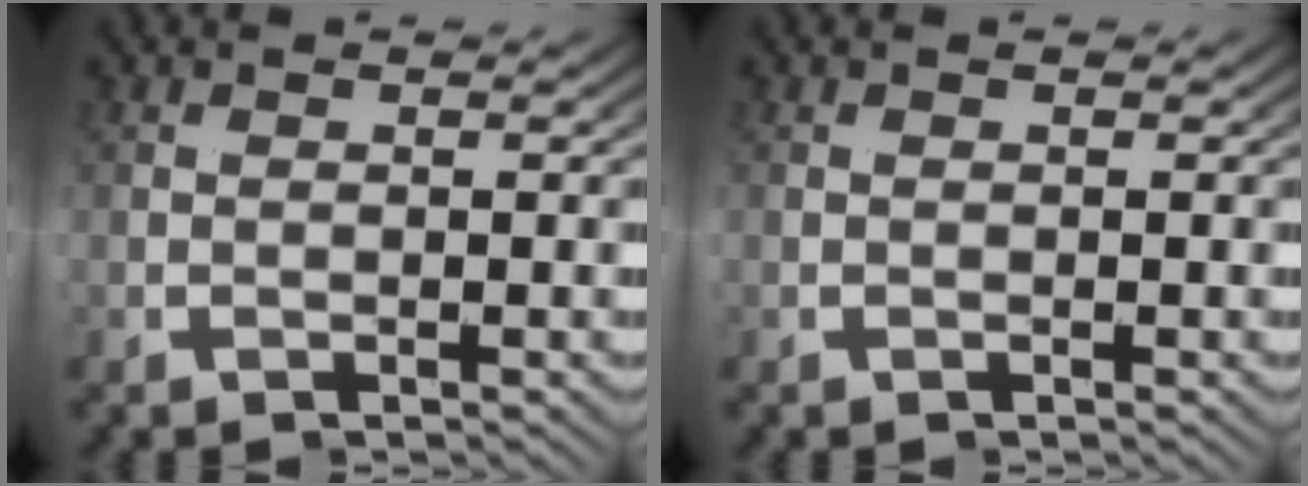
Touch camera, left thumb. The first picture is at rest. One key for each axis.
{"total": 0.0}